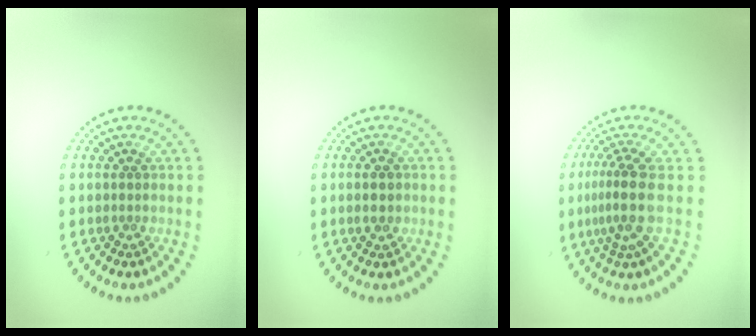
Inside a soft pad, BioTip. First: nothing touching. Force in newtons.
{"total": 1.8, "press": 1.8, "slide": 0.1}
{"total": 3.4, "press": 2.4, "slide": 2.5}